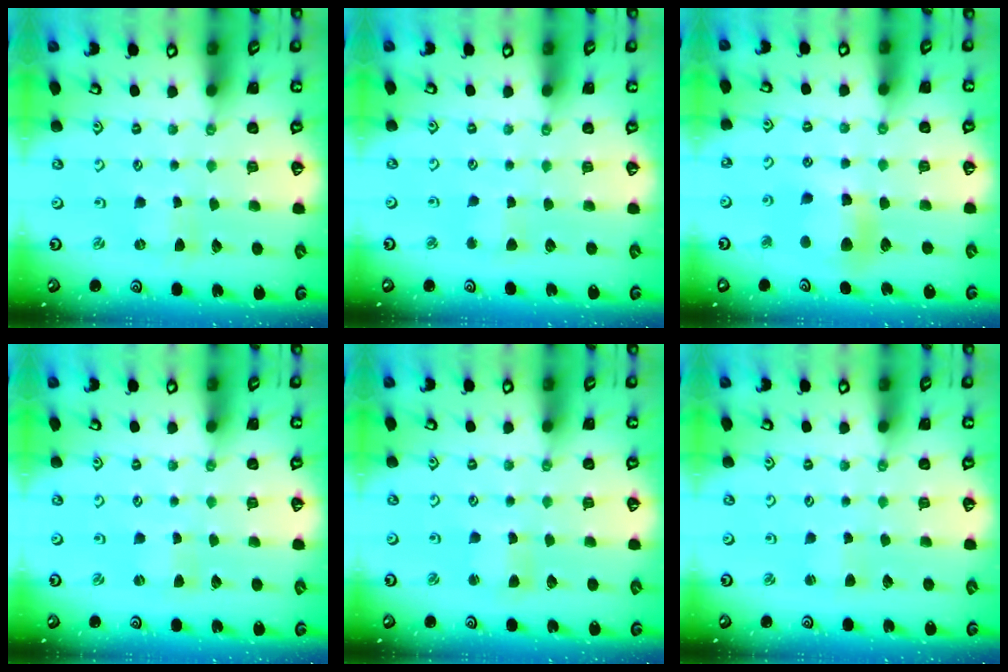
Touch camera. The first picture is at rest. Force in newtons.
{"total": 3.5, "press": 3.4, "slide": 0.4}
{"total": 9.1, "press": 9.1, "slide": 1.0}
{"total": 0.0}
{"total": 2.4, "press": 2.3, "slide": 0.4}
{"total": 2.1, "press": 2.1, "slide": 0.3}